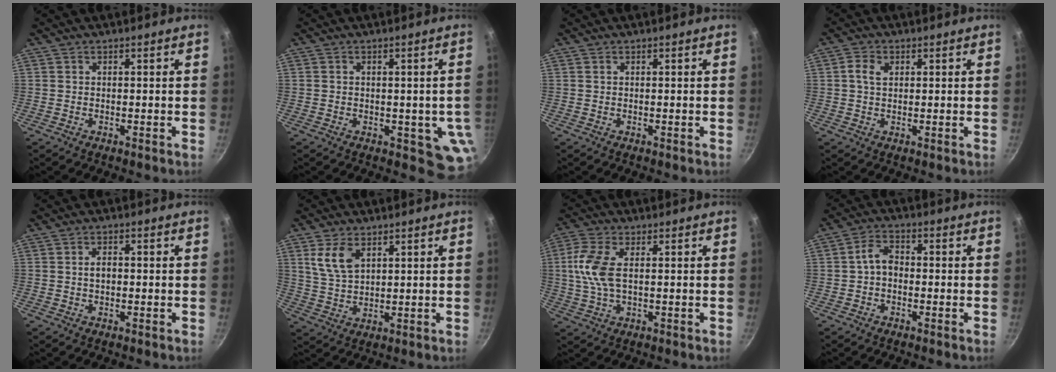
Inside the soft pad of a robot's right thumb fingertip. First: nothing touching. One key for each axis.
{"total": 6.4, "fx": -0.9, "fy": 3.8, "fz": 5.0, "tx": -0.037, "ty": -0.004, "tz": -0.009}
{"total": 0.0}
{"total": 3.2, "fx": 0.8, "fy": 2.2, "fz": 2.1, "tx": -0.036, "ty": 0.004, "tz": 0.012}
{"total": 2.3, "fx": 0.0, "fy": 1.4, "fz": 1.8, "tx": -0.030, "ty": 0.009, "tz": -0.002}
{"total": 7.2, "fx": 3.3, "fy": 3.9, "fz": 5.0, "tx": -0.089, "ty": -0.015, "tz": 0.070}
{"total": 10.5, "fx": -0.4, "fy": 7.1, "fz": 7.8, "tx": -0.148, "ty": 0.025, "tz": -0.020}
{"total": 4.3, "fx": -0.5, "fy": 3.0, "fz": 3.0, "tx": -0.049, "ty": 0.019, "tz": -0.017}